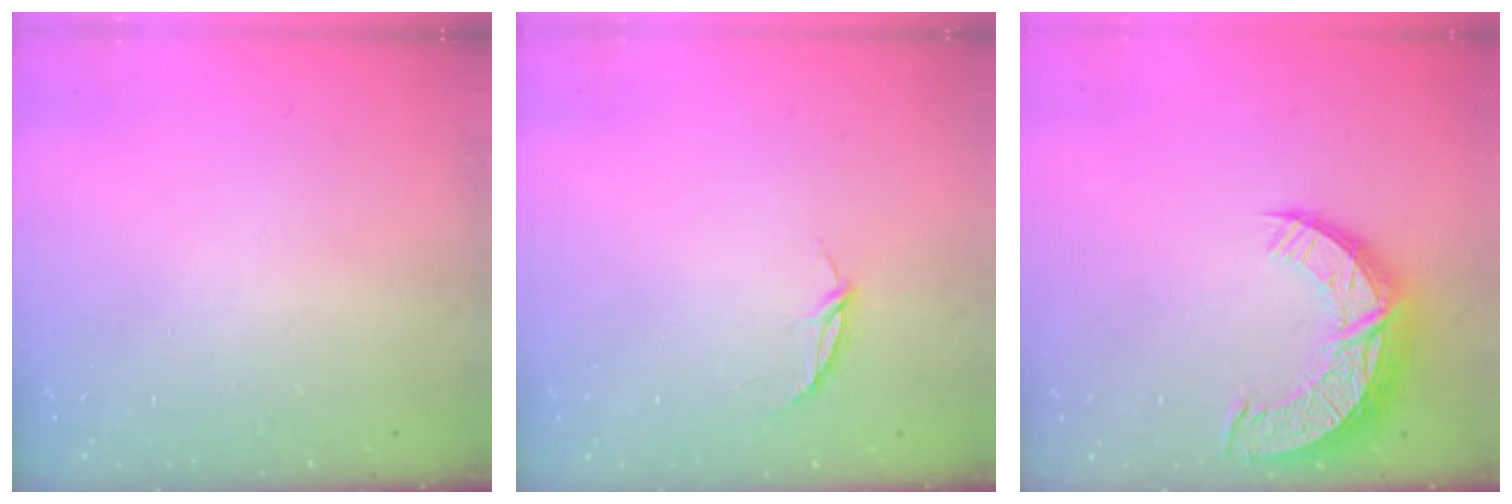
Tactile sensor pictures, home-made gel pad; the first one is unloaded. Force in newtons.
{"total": 3.3, "press": 3.3, "slide": 0.3}
{"total": 12.8, "press": 12.7, "slide": 0.9}